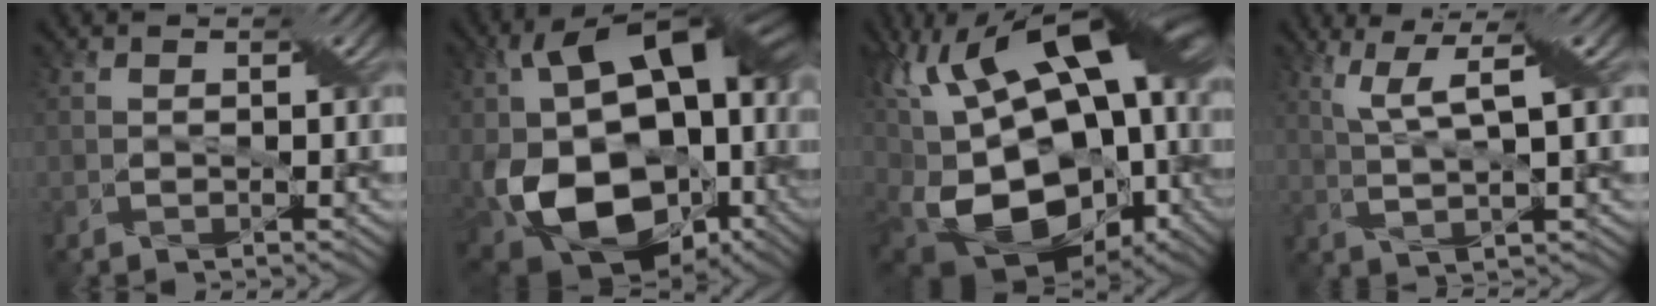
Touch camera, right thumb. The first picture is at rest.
{"total": 21.5, "force": [-2.5, 15.1, 15.1], "torque": [-0.304, -0.030, -0.016]}
{"total": 21.5, "force": [1.2, 12.3, 17.6], "torque": [-0.318, 0.009, 0.043]}
{"total": 6.0, "force": [2.7, 0.8, 5.4], "torque": [-0.119, 0.006, 0.060]}